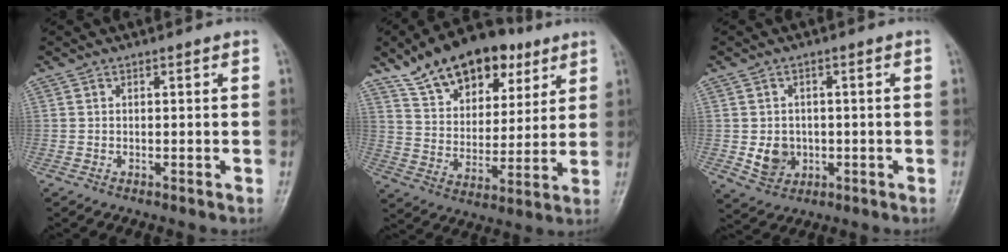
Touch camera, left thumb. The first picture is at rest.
{"total": 18.6, "force": [11.4, 10.7, 10.0], "torque": [-0.123, -0.030, 0.194]}
{"total": 5.3, "force": [-0.7, 4.6, 2.5], "torque": [-0.022, 0.003, -0.003]}